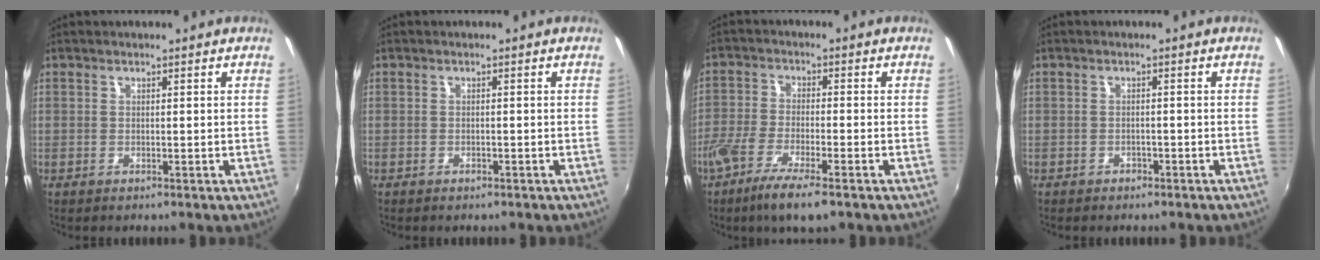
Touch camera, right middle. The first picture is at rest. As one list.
[{"total": 0.9, "force": [-0.8, 0.4, 0.3], "torque": [-0.009, 0.000, -0.011]}, {"total": 8.4, "force": [-5.5, 1.5, 6.2], "torque": [-0.140, -0.019, -0.108]}, {"total": 1.9, "force": [-1.5, 1.0, 0.5], "torque": [-0.012, -0.003, -0.020]}]